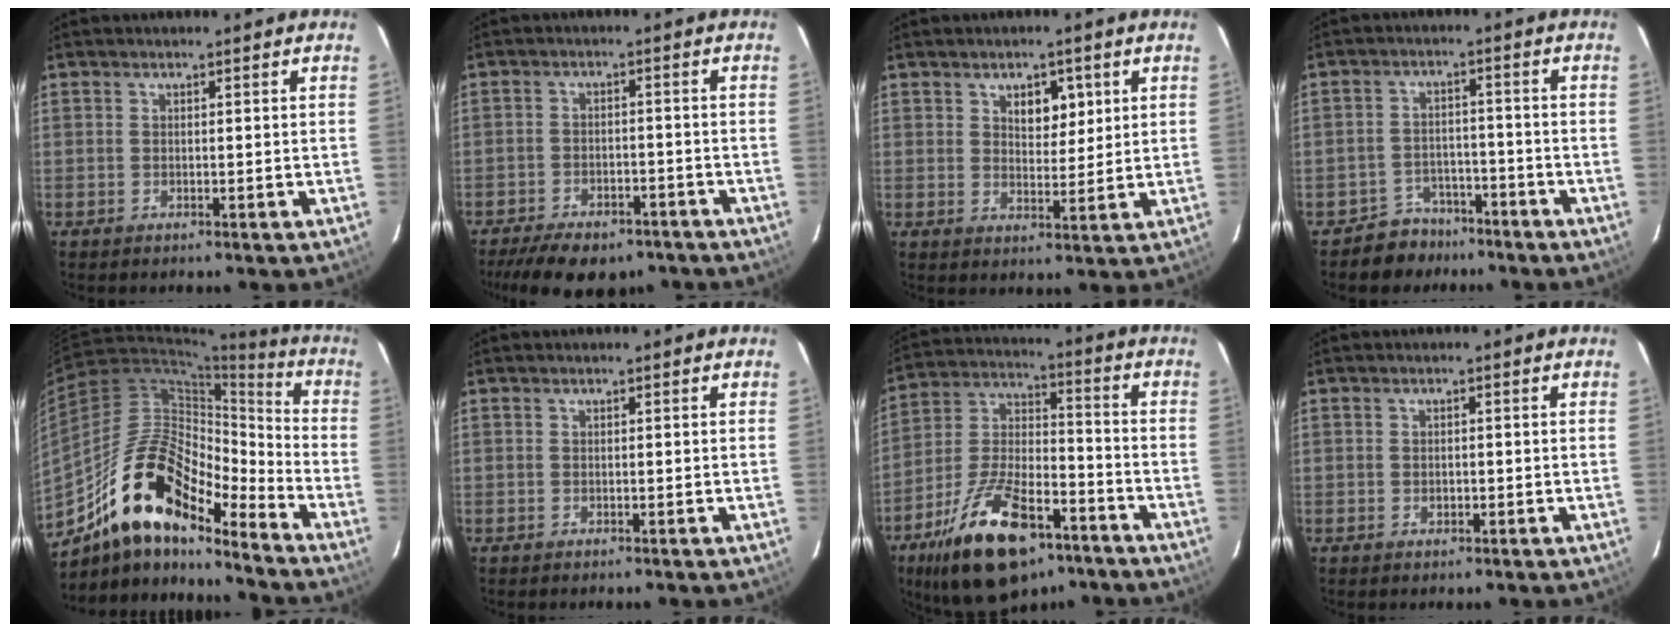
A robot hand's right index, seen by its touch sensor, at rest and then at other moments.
{"total": 14.8, "force": [-11.3, 6.7, 6.9], "torque": [-0.164, -0.015, -0.157]}
{"total": 5.2, "force": [2.3, 3.1, 3.4], "torque": [-0.046, 0.003, 0.040]}
{"total": 6.2, "force": [-4.7, 4.1, -0.1], "torque": [-0.008, 0.029, -0.070]}
{"total": 19.0, "force": [-13.7, 6.7, 11.4], "torque": [-0.200, 0.007, -0.261]}
{"total": 0.0}
{"total": 22.0, "force": [-13.3, 9.8, 14.5], "torque": [-0.277, 0.002, -0.218]}
{"total": 1.4, "force": [-0.3, 1.1, 0.8], "torque": [-0.013, 0.002, -0.004]}